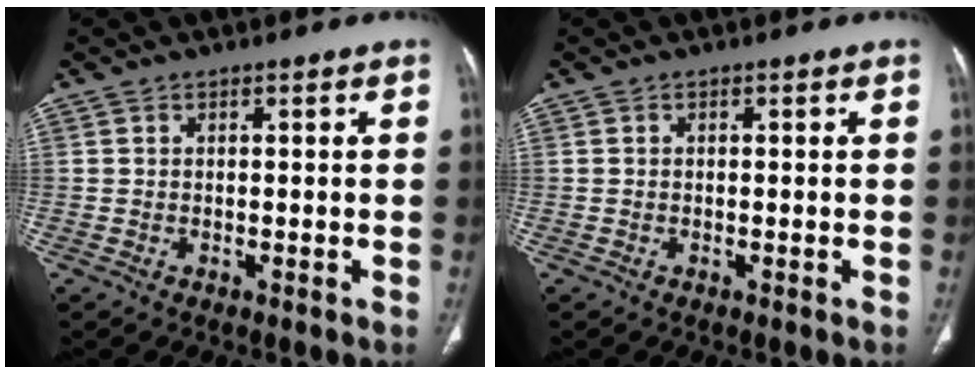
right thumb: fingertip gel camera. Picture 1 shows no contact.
{"total": 0.0}